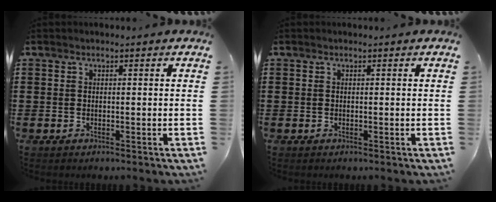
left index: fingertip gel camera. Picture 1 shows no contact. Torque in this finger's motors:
{"motor_torque": [-0.07, 0.06, 0.00, 0.00]}